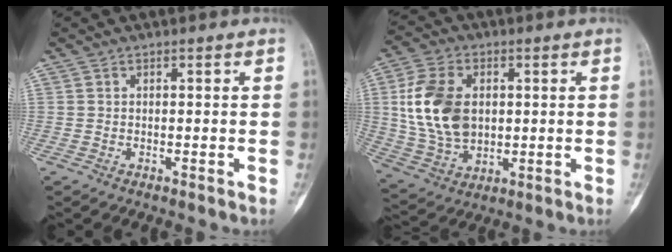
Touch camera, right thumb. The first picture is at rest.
{"total": 14.8, "force": [2.0, 10.0, 10.7], "torque": [-0.195, -0.003, 0.044]}